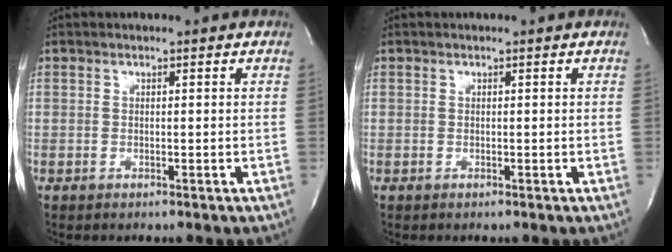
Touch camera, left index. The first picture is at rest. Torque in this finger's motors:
{"motor_torque": [0.00, 0.00, 0.00, 0.00]}